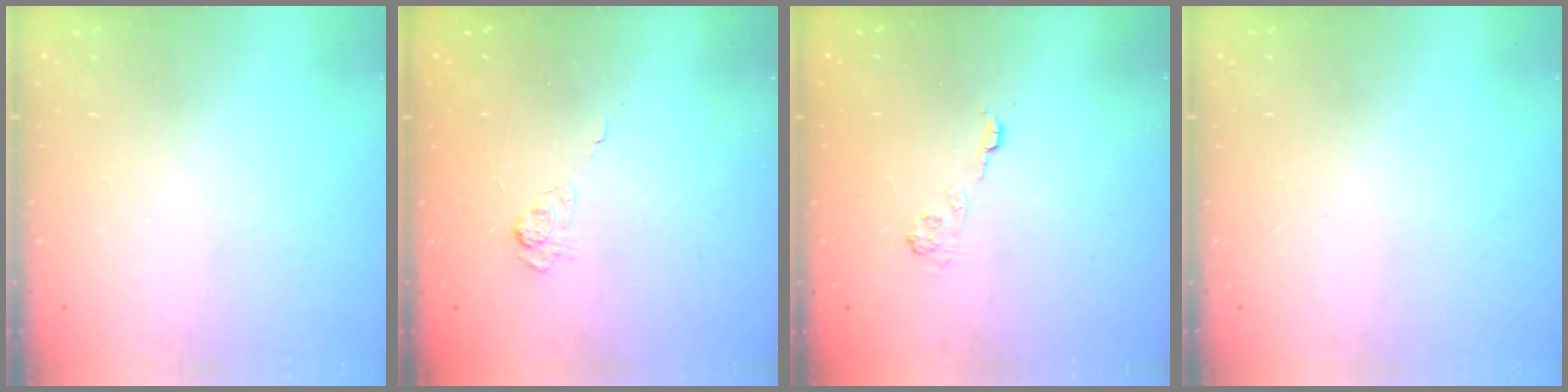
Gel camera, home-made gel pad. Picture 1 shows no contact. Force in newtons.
{"total": 3.8, "press": 3.5, "slide": 1.6}
{"total": 3.6, "press": 3.4, "slide": 1.2}
{"total": 0.0}